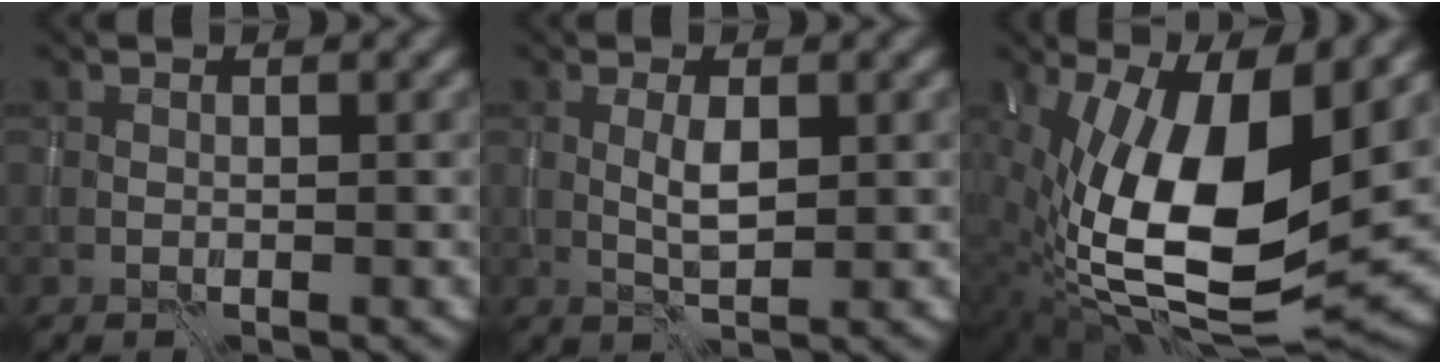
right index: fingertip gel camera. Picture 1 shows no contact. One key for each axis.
{"total": 2.0, "fx": 0.2, "fy": 0.6, "fz": 1.9, "tx": -0.042, "ty": 0.000, "tz": 0.005}
{"total": 15.8, "fx": 0.5, "fy": 6.5, "fz": 14.4, "tx": -0.263, "ty": -0.016, "tz": 0.019}